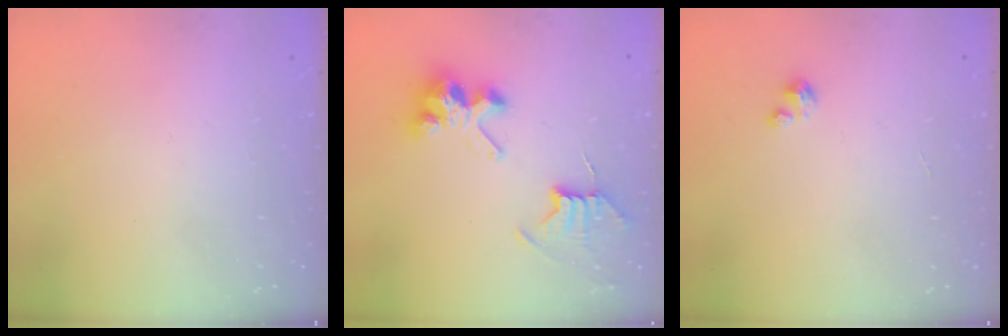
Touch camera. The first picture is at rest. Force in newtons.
{"total": 8.9, "press": 8.8, "slide": 0.7}
{"total": 0.6, "press": 0.6, "slide": 0.3}